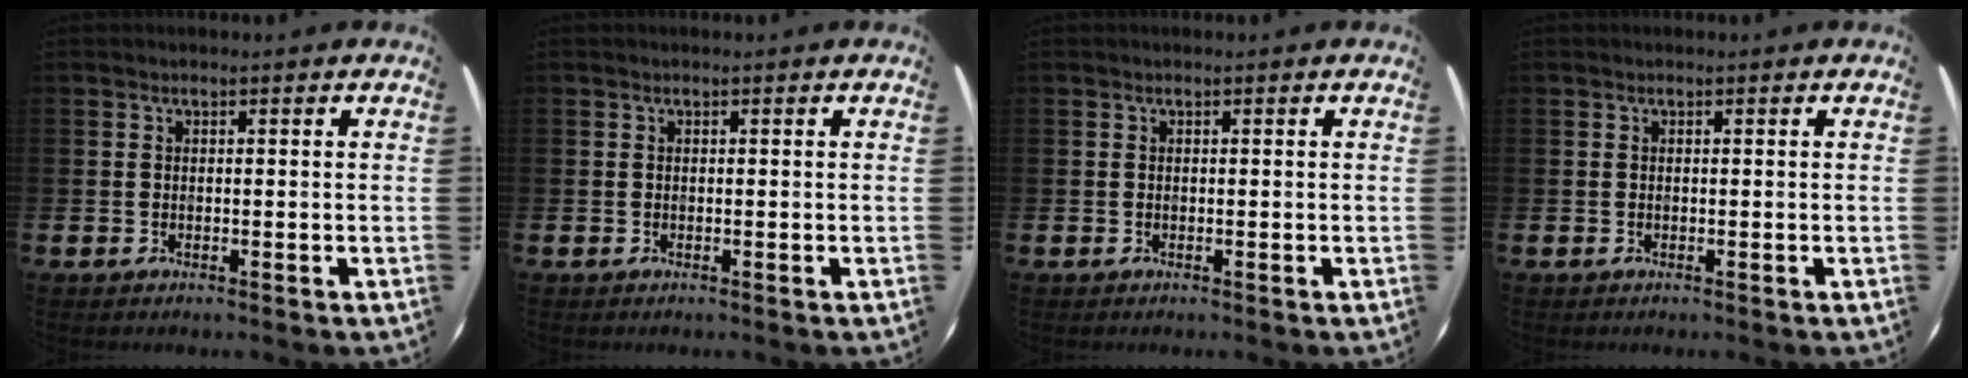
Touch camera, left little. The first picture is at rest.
{"total": 0.0}
{"total": 0.0}
{"total": 0.0}